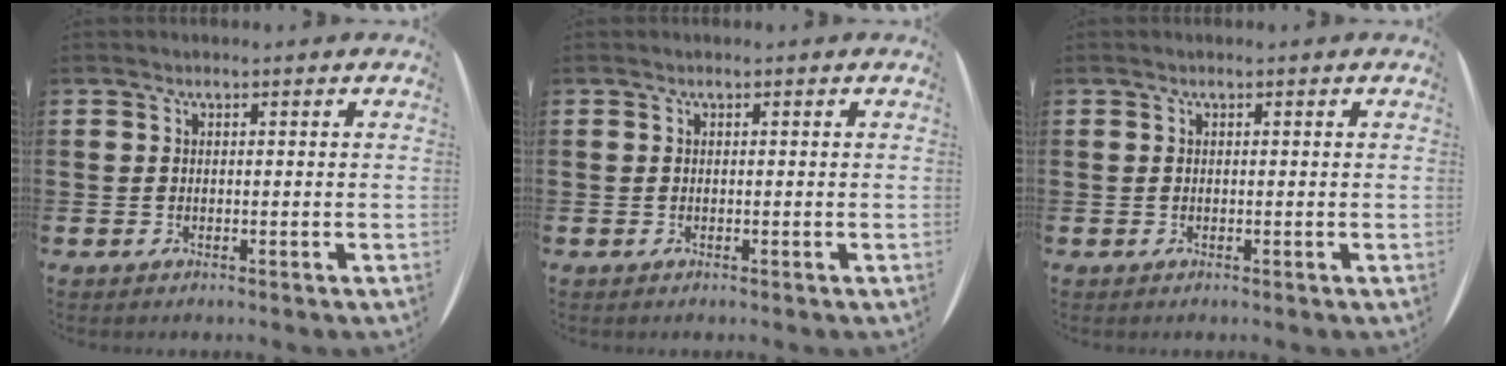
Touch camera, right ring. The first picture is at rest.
{"total": 0.0}
{"total": 0.0}